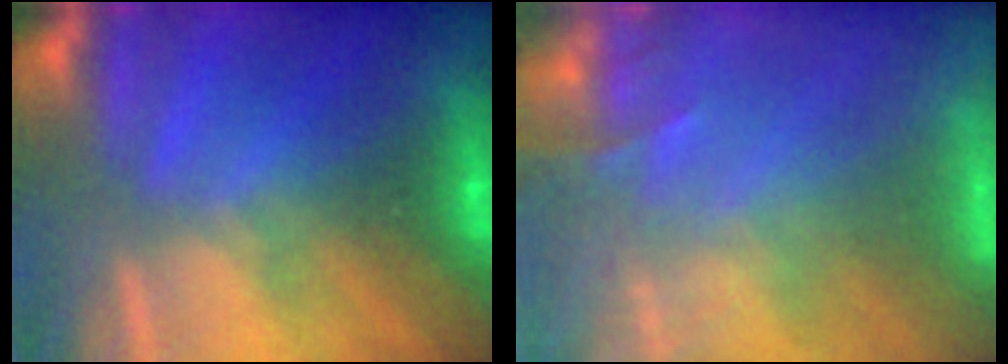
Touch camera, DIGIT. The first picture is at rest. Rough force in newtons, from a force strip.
{"total": 8.3}